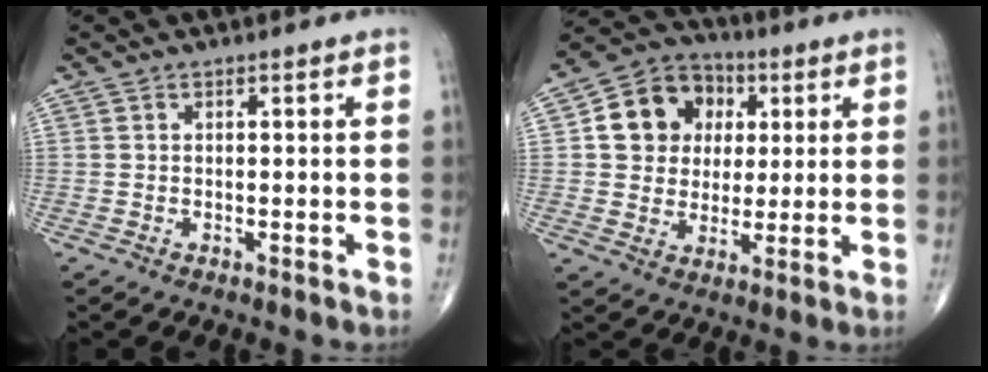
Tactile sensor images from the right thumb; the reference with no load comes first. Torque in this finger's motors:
{"motor_torque": [0.40, 2.38, 0.92, 0.23, 0.05]}